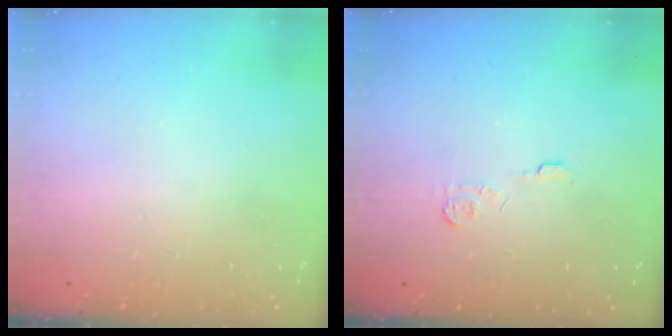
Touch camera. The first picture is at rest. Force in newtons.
{"total": 5.0, "press": 4.9, "slide": 0.7}